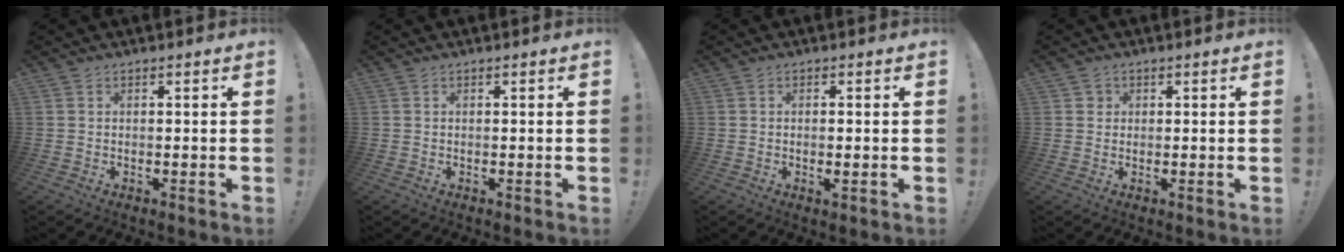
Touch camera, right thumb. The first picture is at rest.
{"total": 0.0}
{"total": 1.5, "force": [-0.1, 0.1, 1.5], "torque": [-0.017, -0.005, -0.004]}
{"total": 1.8, "force": [0.5, 1.7, 0.4], "torque": [-0.005, 0.003, 0.010]}